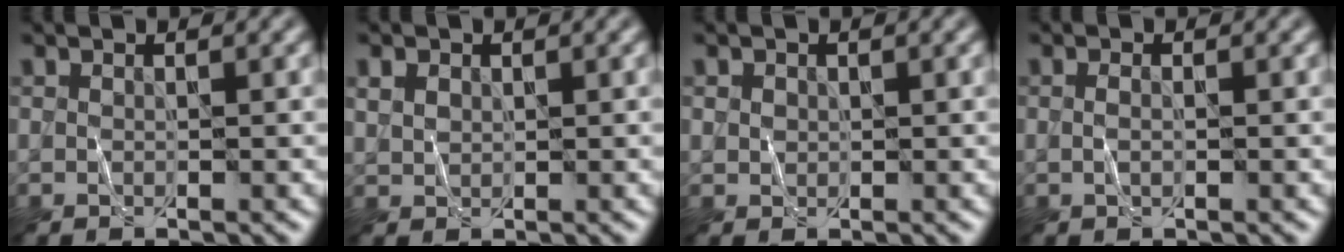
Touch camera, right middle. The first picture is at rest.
{"total": 1.6, "force": [0.7, 1.2, 0.7], "torque": [-0.018, 0.003, 0.016]}
{"total": 0.9, "force": [0.3, 0.8, 0.2], "torque": [0.001, -0.004, 0.007]}
{"total": 0.9, "force": [0.0, 0.4, 0.8], "torque": [-0.016, -0.004, 0.001]}